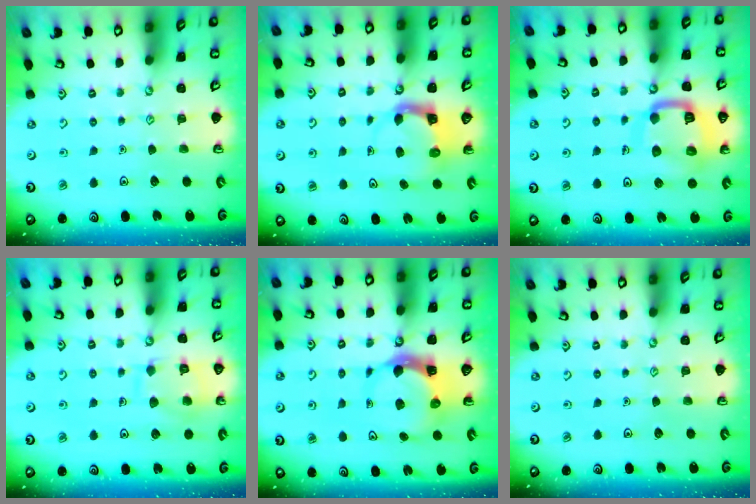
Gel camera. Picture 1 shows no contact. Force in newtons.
{"total": 4.0, "press": 3.9, "slide": 0.4}
{"total": 15.4, "press": 15.3, "slide": 1.6}
{"total": 10.1, "press": 10.1, "slide": 0.1}
{"total": 5.5, "press": 5.5, "slide": 0.9}
{"total": 0.0}